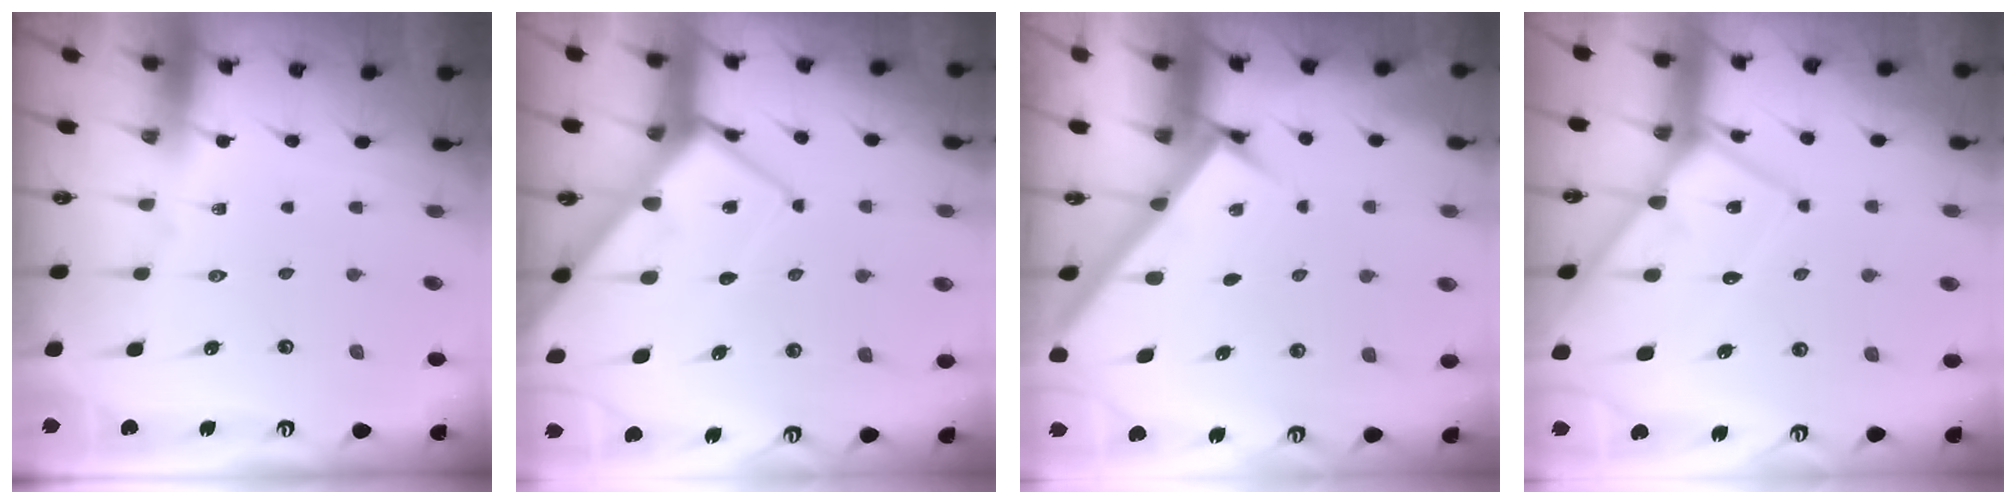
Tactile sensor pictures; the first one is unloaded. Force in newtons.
{"total": 10.1, "press": 10.1, "slide": 1.0}
{"total": 3.0, "press": 3.0, "slide": 0.2}
{"total": 10.2, "press": 10.1, "slide": 1.1}